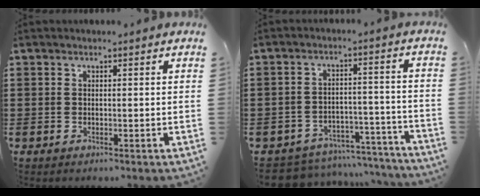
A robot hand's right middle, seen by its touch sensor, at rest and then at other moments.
{"total": 6.0, "force": [-5.9, 1.1, 0.5], "torque": [-0.014, 0.014, -0.117]}